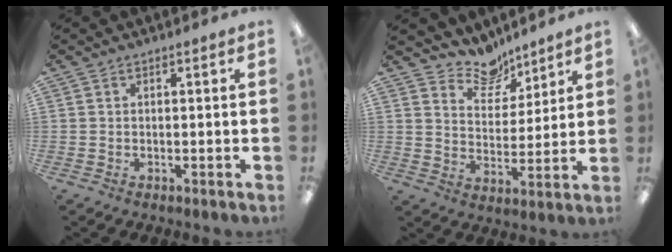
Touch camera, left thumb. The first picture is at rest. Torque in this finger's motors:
{"motor_torque": [0.01, -0.11, -0.53, -0.12, 0.02]}